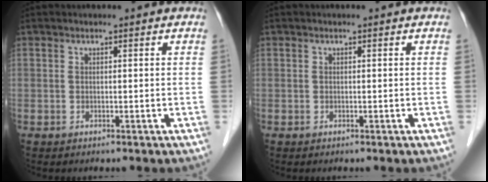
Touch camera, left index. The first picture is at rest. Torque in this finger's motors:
{"motor_torque": [0.00, 0.00, 0.00, 0.00]}